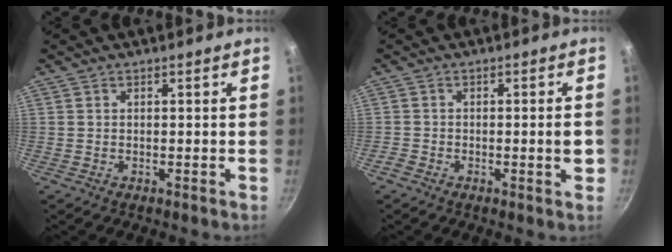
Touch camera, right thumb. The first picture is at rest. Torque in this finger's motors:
{"motor_torque": [3.50, 1.51, 1.77, -0.94, 0.18]}